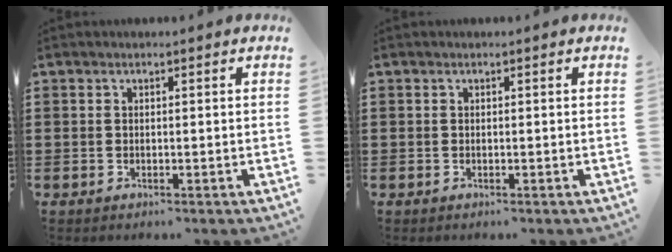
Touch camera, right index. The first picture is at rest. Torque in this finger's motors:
{"motor_torque": [-0.06, 0.11, 0.00, -0.01]}